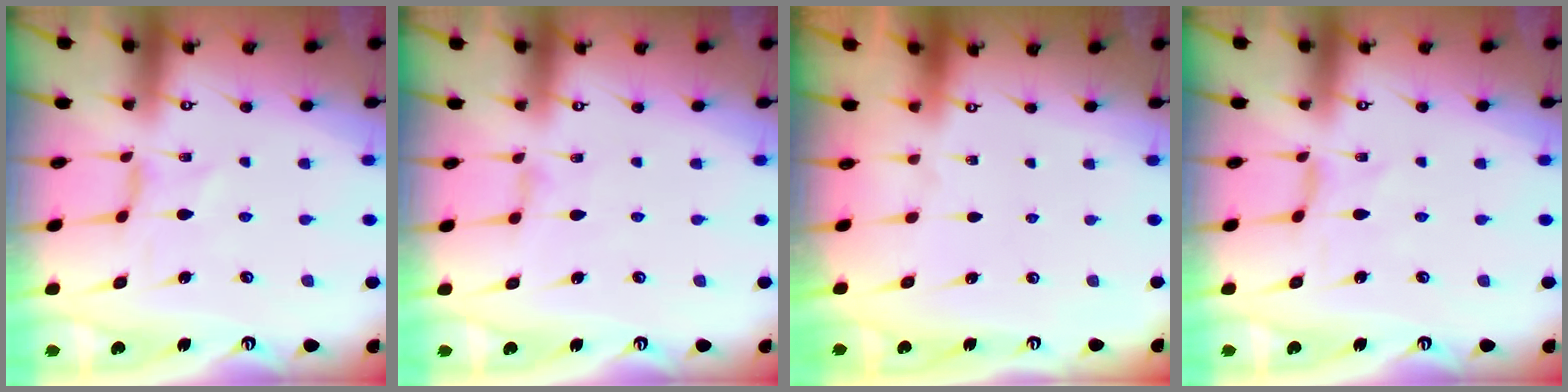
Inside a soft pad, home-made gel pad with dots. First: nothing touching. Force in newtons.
{"total": 1.4, "press": 1.3, "slide": 0.3}
{"total": 0.0}
{"total": 0.0}